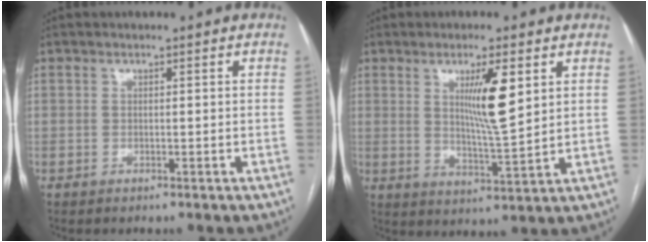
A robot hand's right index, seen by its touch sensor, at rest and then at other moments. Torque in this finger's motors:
{"motor_torque": [0.40, 0.25, 0.25, 0.10]}